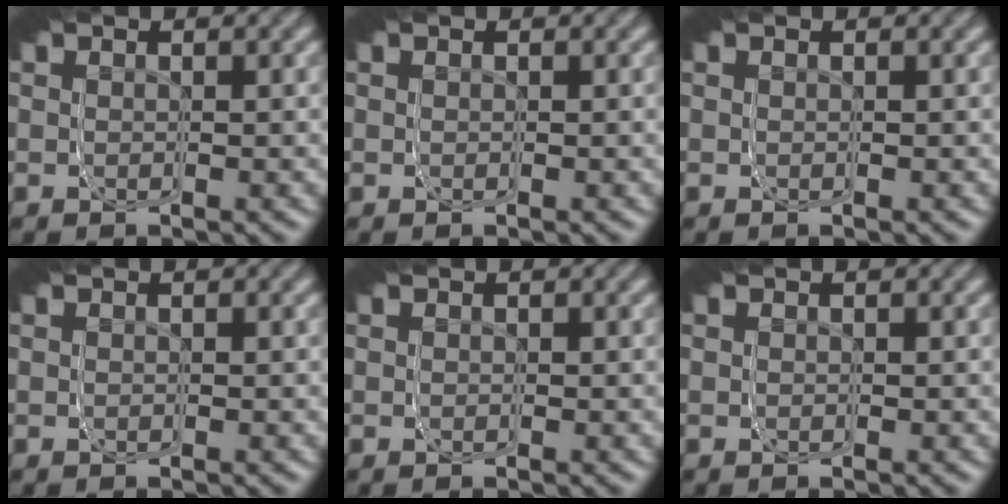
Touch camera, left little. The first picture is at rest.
{"total": 0.0}
{"total": 0.0}
{"total": 0.0}
{"total": 0.0}
{"total": 0.0}